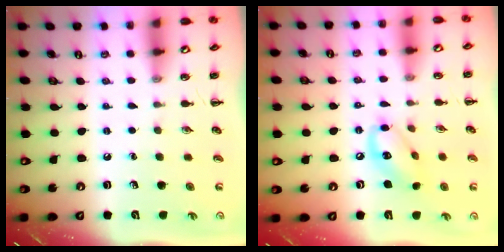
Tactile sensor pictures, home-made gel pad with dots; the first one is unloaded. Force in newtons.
{"total": 10.1, "press": 9.9, "slide": 1.9}